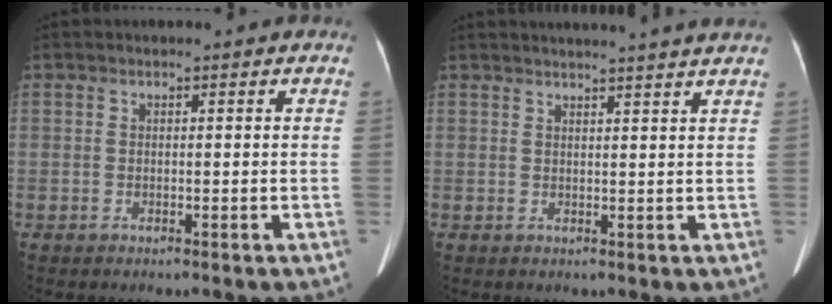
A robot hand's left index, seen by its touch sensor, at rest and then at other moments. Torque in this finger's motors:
{"motor_torque": [0.00, -0.68, 0.00, 0.01]}